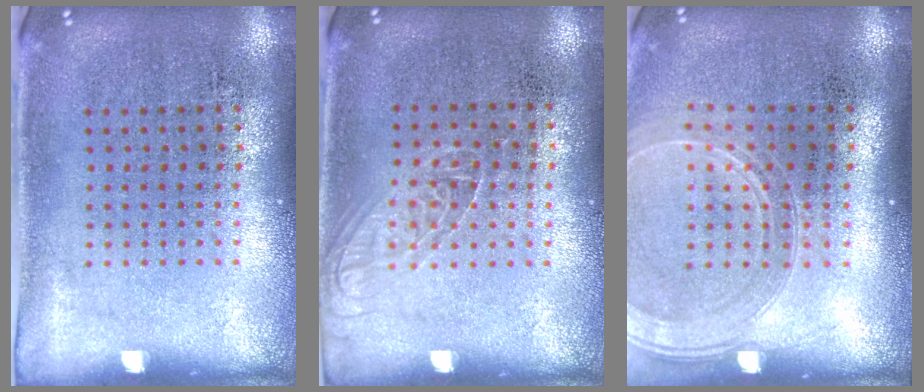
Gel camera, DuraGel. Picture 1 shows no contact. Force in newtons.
{"total": 1.2, "press": 1.1, "slide": 0.5}
{"total": 1.7, "press": 1.6, "slide": 0.7}